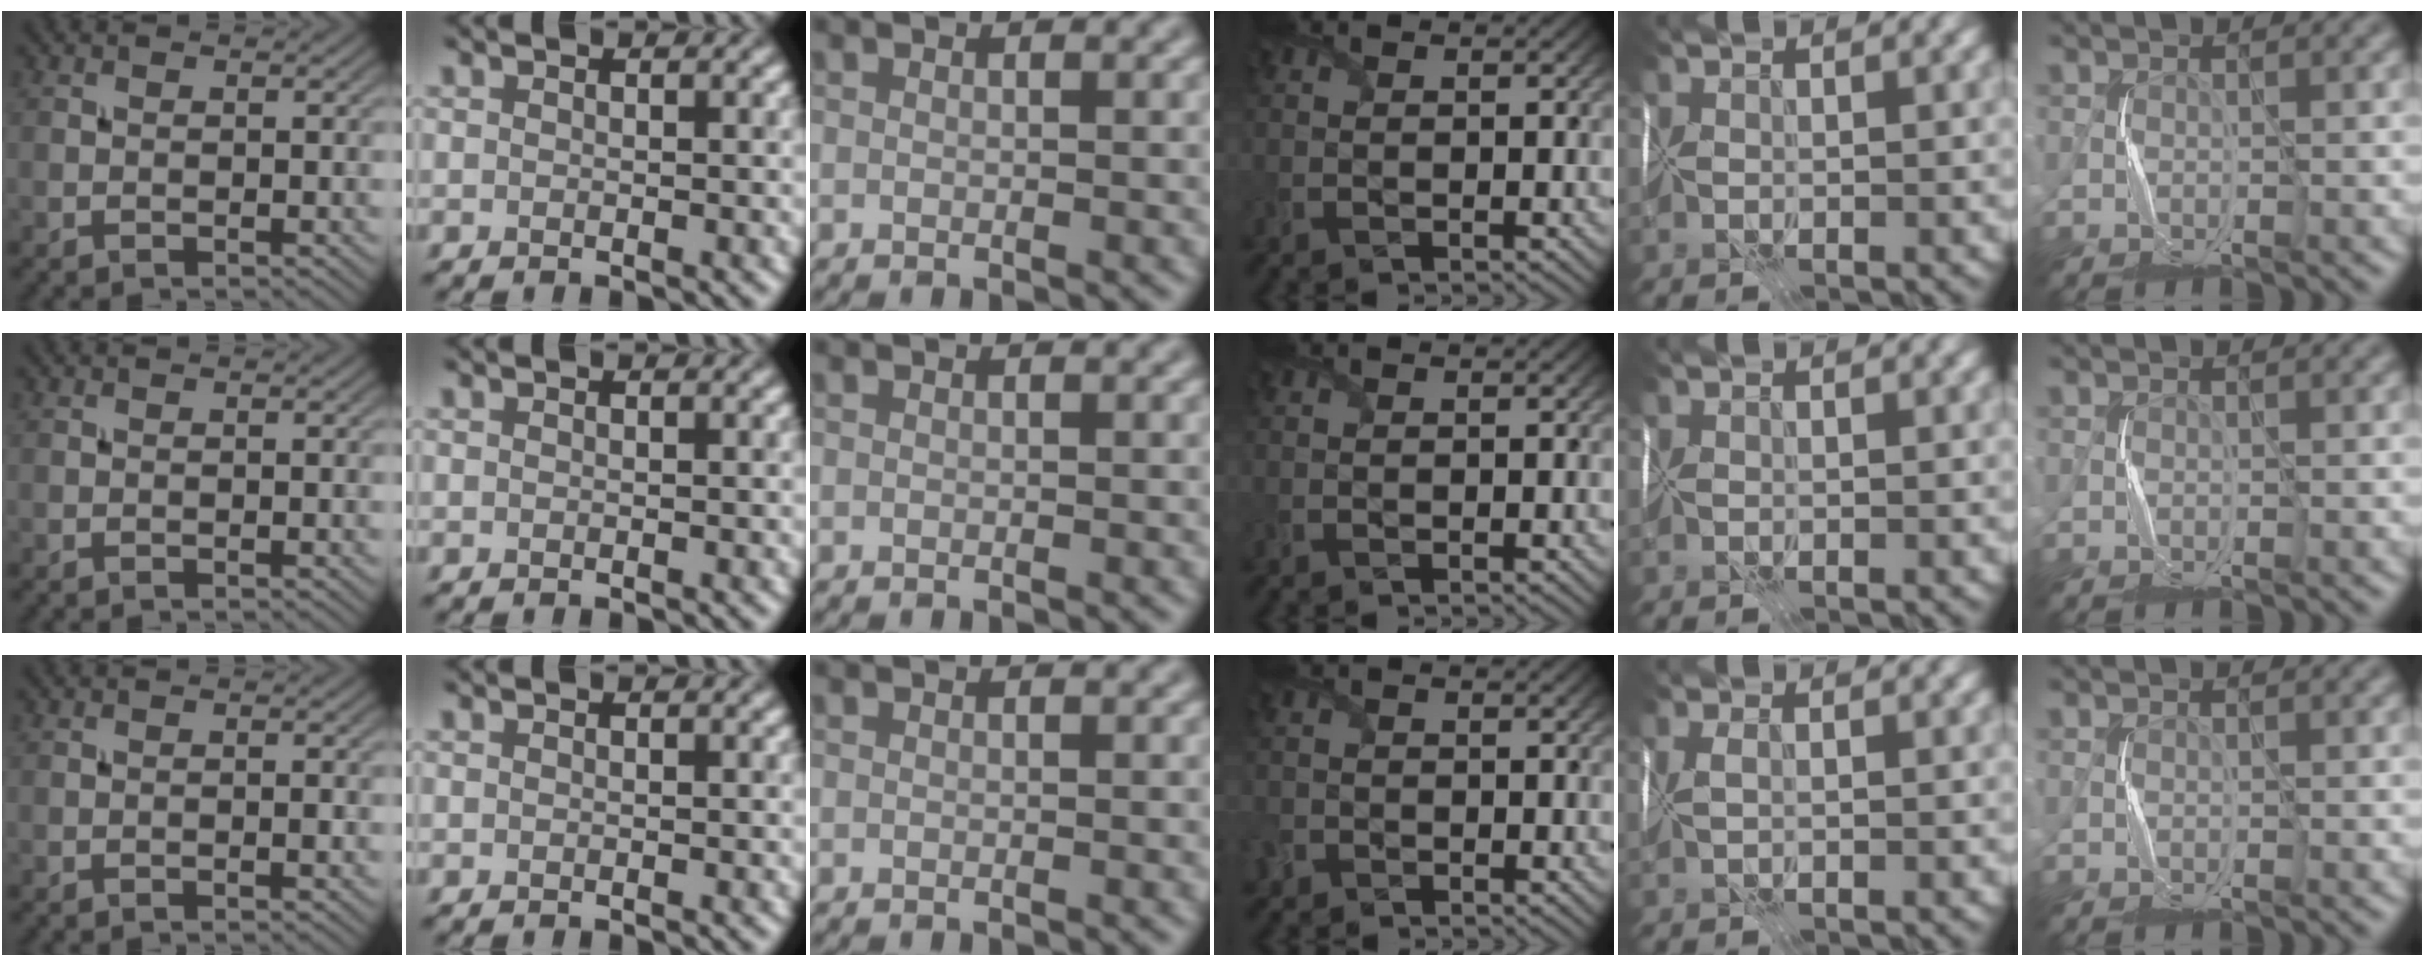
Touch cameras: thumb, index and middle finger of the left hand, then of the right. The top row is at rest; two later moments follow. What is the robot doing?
{"motion": "fold", "object": "shipping label"}